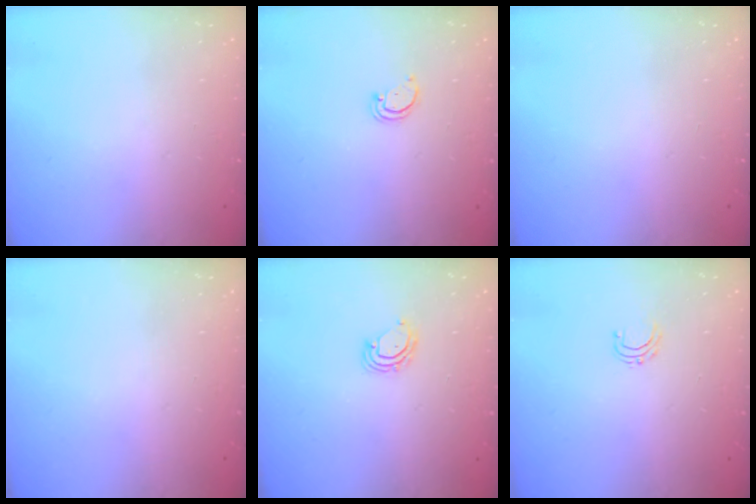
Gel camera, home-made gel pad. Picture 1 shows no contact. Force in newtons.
{"total": 1.5, "press": 1.5, "slide": 0.1}
{"total": 0.0}
{"total": 0.0}
{"total": 5.0, "press": 5.0, "slide": 0.4}
{"total": 4.0, "press": 4.0, "slide": 0.3}